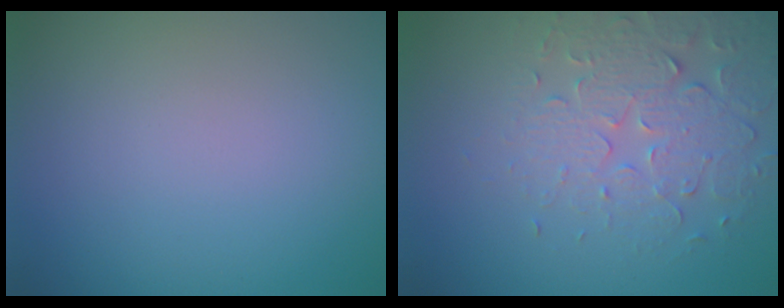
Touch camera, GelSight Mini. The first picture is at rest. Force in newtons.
{"total": 4.0, "press": 3.7, "slide": 1.4}